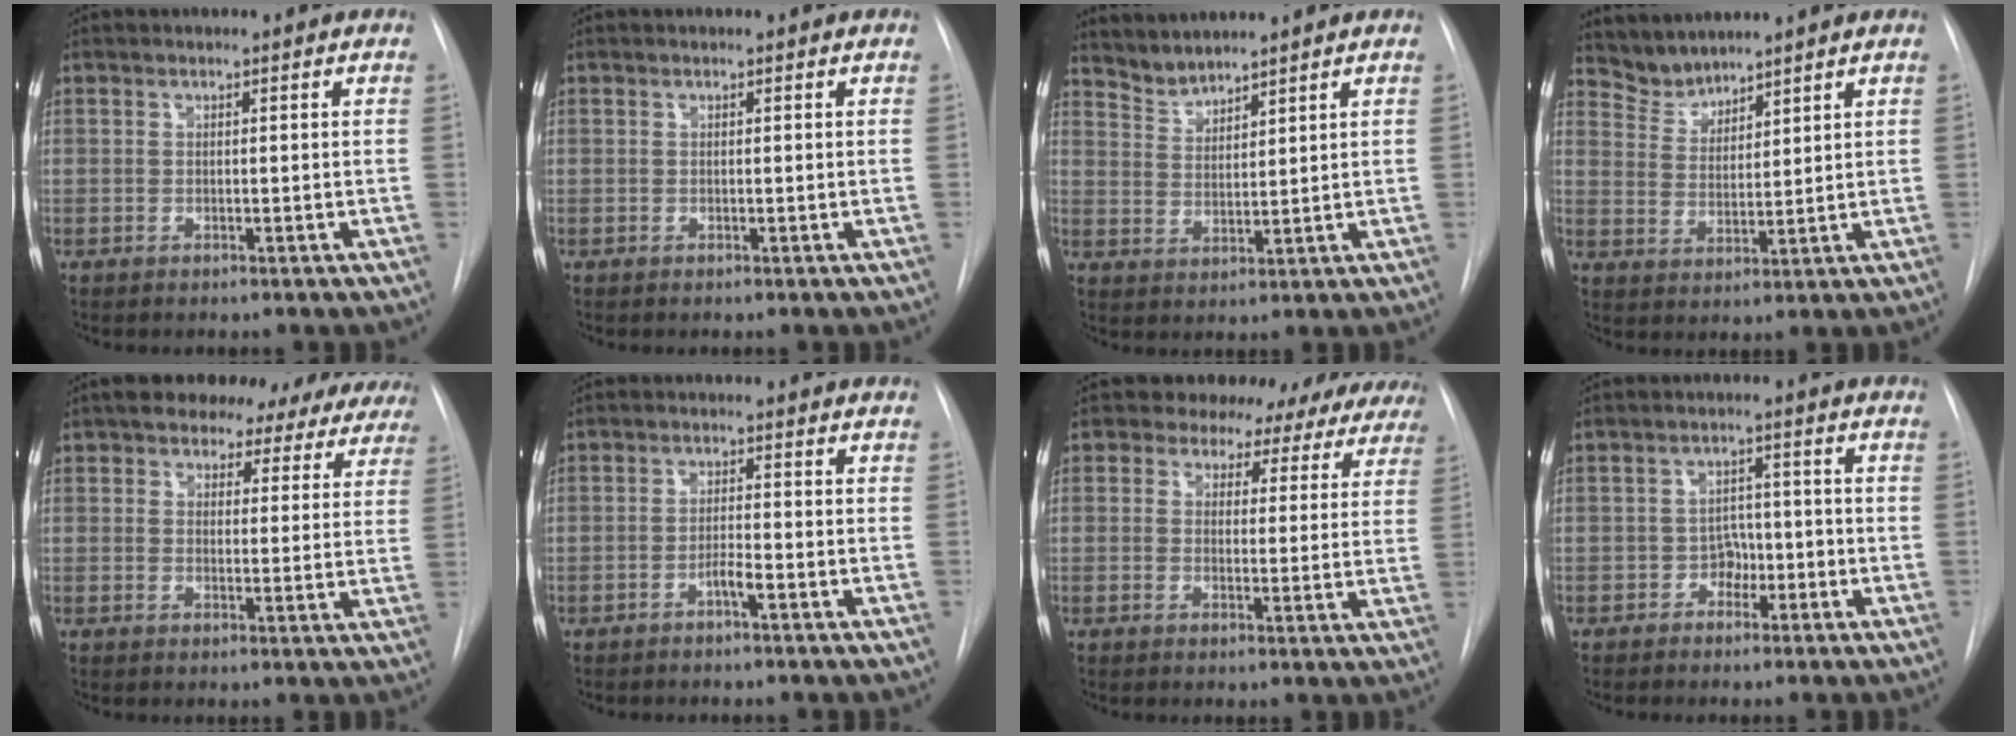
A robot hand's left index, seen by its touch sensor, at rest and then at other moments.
{"total": 0.0}
{"total": 4.3, "force": [4.3, -0.2, -0.1], "torque": [-0.004, 0.005, 0.092]}
{"total": 4.8, "force": [4.7, 0.5, -0.5], "torque": [0.008, 0.007, 0.102]}
{"total": 16.7, "force": [14.0, 6.9, 5.9], "torque": [-0.074, 0.027, 0.157]}
{"total": 2.1, "force": [-1.3, 0.1, 1.6], "torque": [-0.027, 0.002, -0.023]}
{"total": 13.8, "force": [11.9, 6.6, 2.3], "torque": [-0.007, 0.012, 0.111]}
{"total": 3.1, "force": [-1.5, 2.2, 1.6], "torque": [-0.015, 0.009, -0.025]}